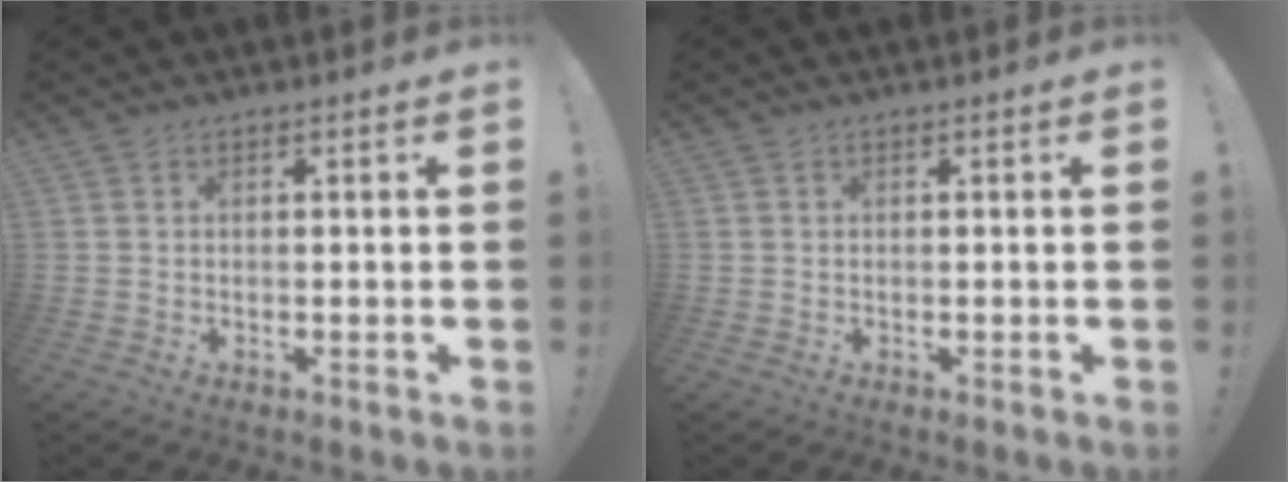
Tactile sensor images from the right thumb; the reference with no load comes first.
{"total": 0.0}